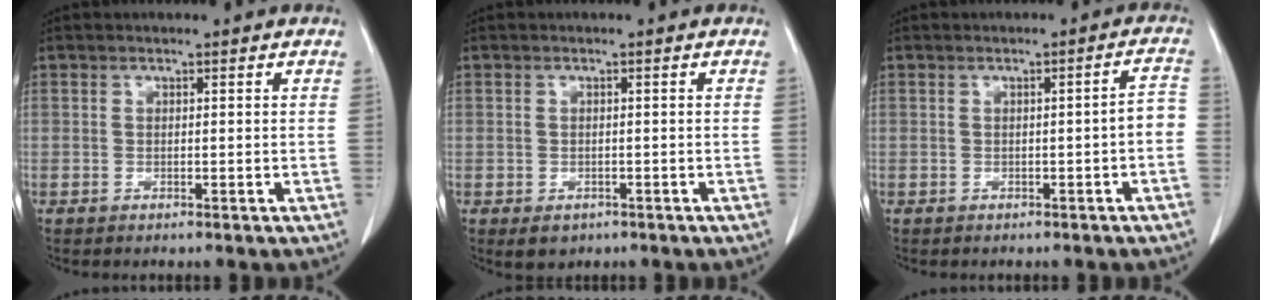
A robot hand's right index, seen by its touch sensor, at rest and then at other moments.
{"total": 2.5, "force": [-1.3, 1.8, 1.0], "torque": [-0.012, 0.000, -0.008]}
{"total": 3.0, "force": [-0.8, 0.3, 2.9], "torque": [-0.031, 0.010, -0.012]}